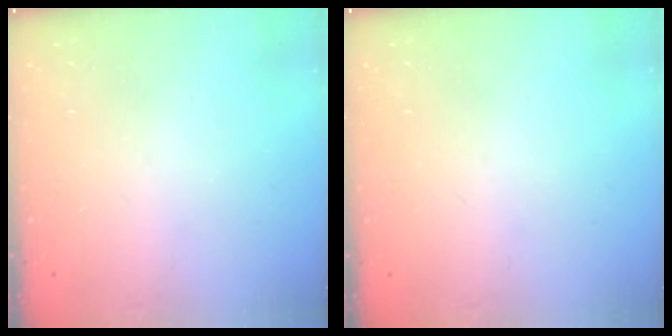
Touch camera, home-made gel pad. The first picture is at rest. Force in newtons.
{"total": 0.0}